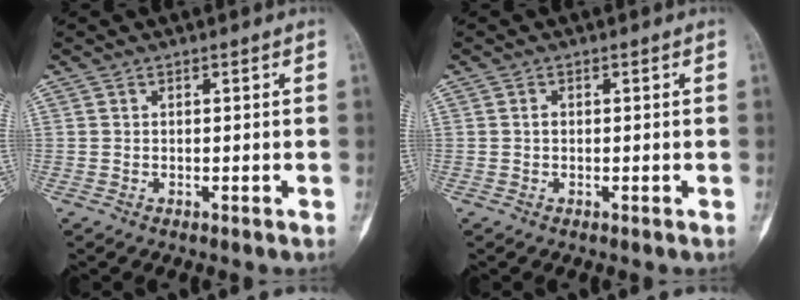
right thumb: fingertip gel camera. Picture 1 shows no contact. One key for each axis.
{"total": 0.8, "fx": 0.0, "fy": 0.6, "fz": 0.5, "tx": -0.003, "ty": 0.002, "tz": -0.002}